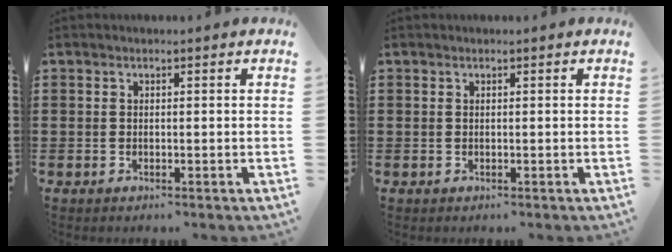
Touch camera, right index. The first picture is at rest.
{"total": 0.0}